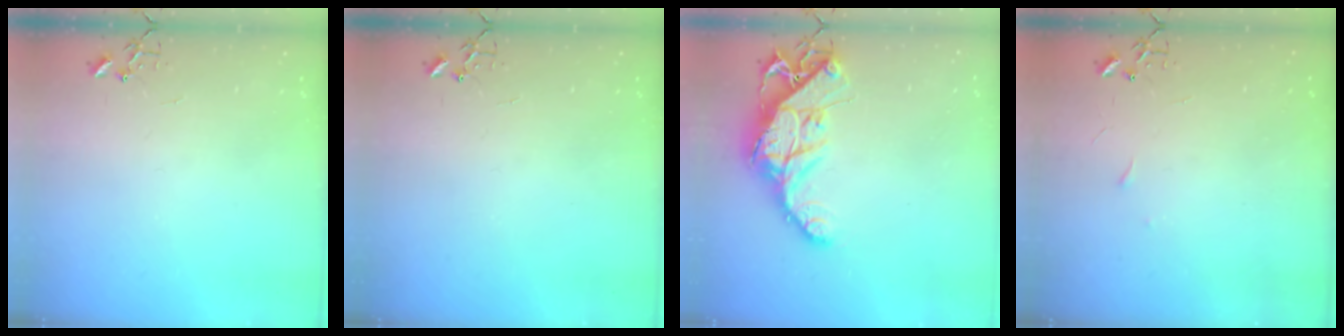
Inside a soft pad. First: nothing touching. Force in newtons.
{"total": 0.0}
{"total": 16.1, "press": 16.1, "slide": 1.6}
{"total": 3.4, "press": 3.3, "slide": 0.4}